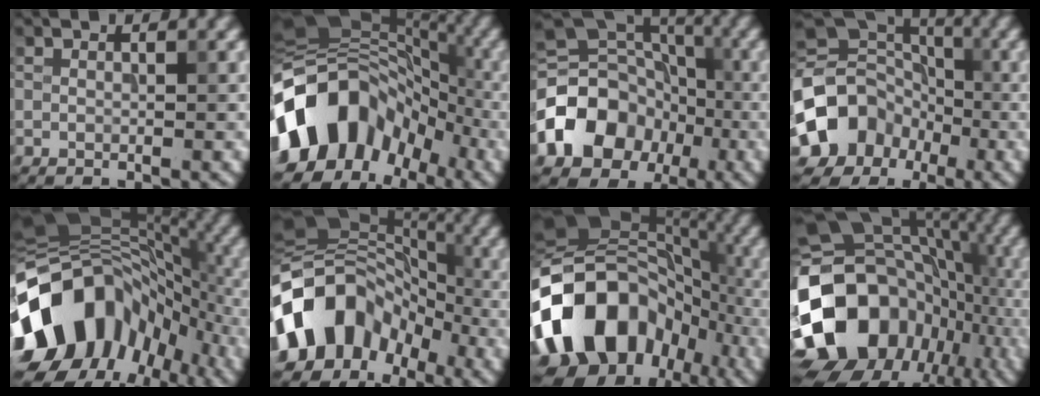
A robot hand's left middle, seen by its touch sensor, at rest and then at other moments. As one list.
[{"total": 14.0, "force": [-4.4, 10.5, 8.1], "torque": [-0.139, 0.009, -0.092]}, {"total": 11.1, "force": [-3.8, 8.9, 5.4], "torque": [-0.106, 0.004, -0.082]}, {"total": 9.9, "force": [-3.6, 8.1, 4.4], "torque": [-0.080, 0.001, -0.079]}, {"total": 15.6, "force": [-4.3, 11.8, 9.3], "torque": [-0.156, -0.002, -0.082]}, {"total": 12.3, "force": [-4.5, 9.3, 6.8], "torque": [-0.119, 0.010, -0.096]}, {"total": 17.3, "force": [-5.6, 12.8, 10.2], "torque": [-0.195, 0.002, -0.112]}, {"total": 17.4, "force": [-5.6, 13.1, 9.9], "torque": [-0.197, 0.003, -0.105]}]